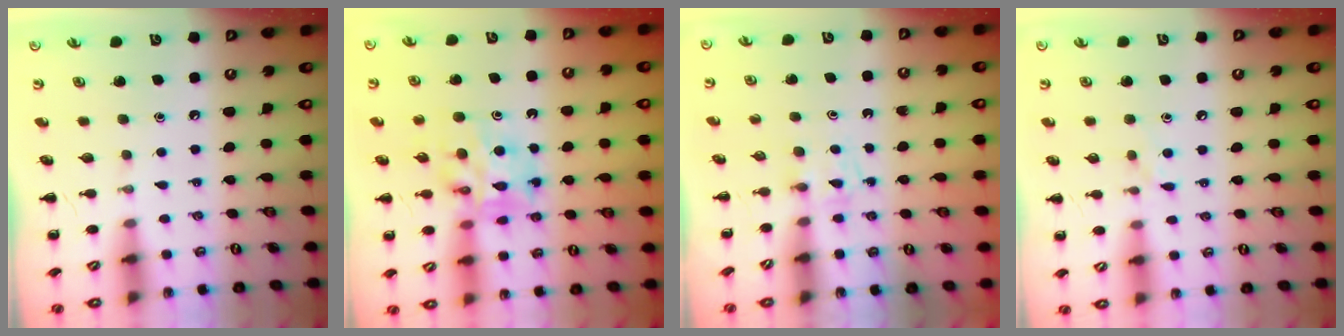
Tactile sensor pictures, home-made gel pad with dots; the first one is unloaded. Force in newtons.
{"total": 11.1, "press": 10.5, "slide": 3.7}
{"total": 2.5, "press": 2.2, "slide": 1.1}
{"total": 5.8, "press": 5.5, "slide": 2.0}